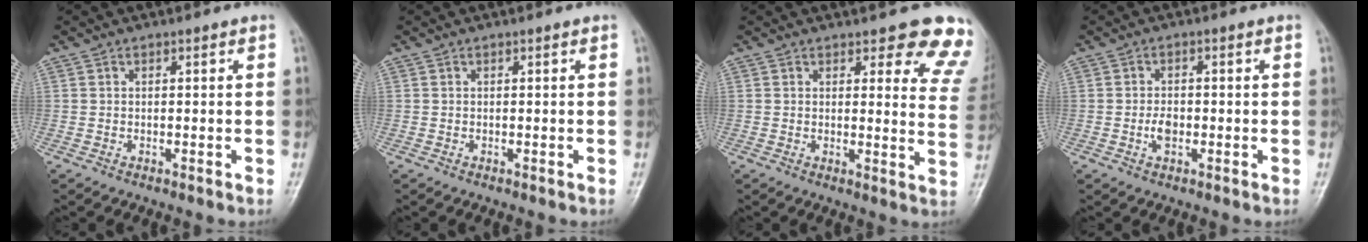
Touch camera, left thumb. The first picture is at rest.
{"total": 0.0}
{"total": 11.3, "force": [9.6, 3.8, 4.7], "torque": [0.002, -0.062, 0.078]}
{"total": 3.1, "force": [-0.8, 1.9, 2.3], "torque": [-0.038, 0.006, -0.016]}